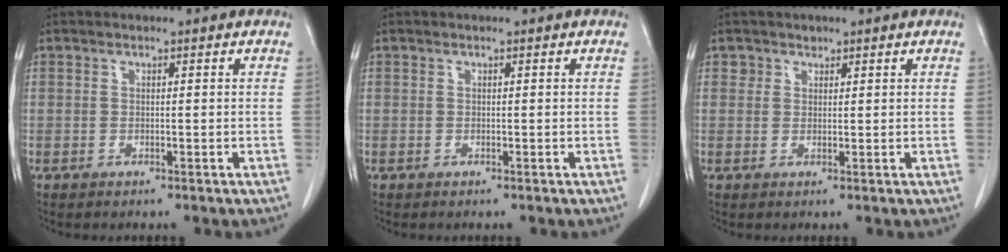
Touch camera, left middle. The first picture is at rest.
{"total": 0.0}
{"total": 1.2, "force": [0.9, 0.9, -0.1], "torque": [0.010, -0.001, 0.009]}